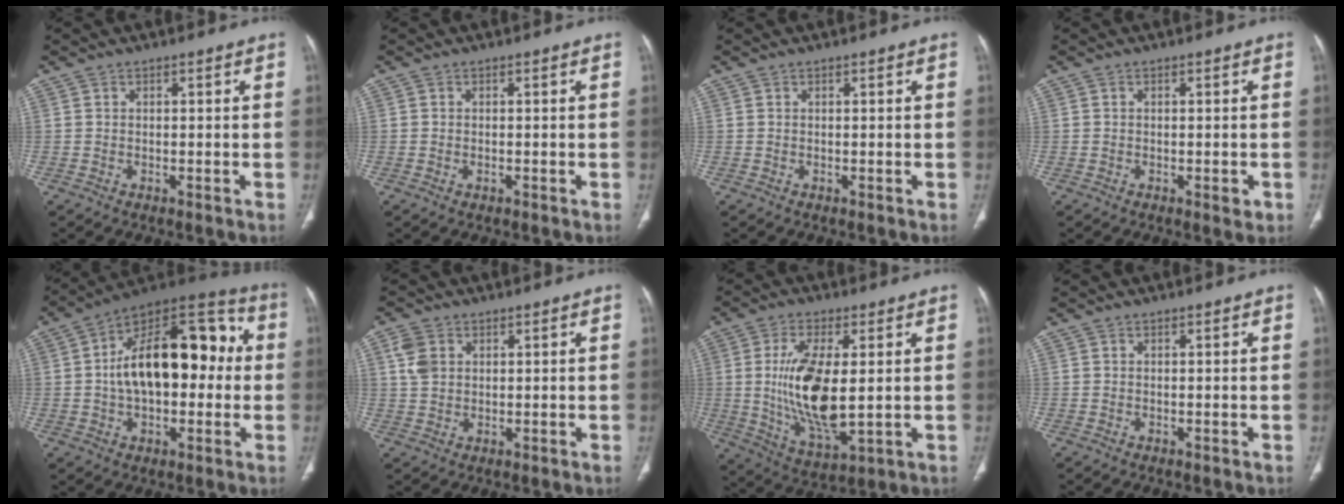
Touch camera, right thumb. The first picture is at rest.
{"total": 0.6, "force": [-0.2, 0.4, 0.5], "torque": [-0.011, 0.003, -0.002]}
{"total": 0.0}
{"total": 1.9, "force": [-0.7, 0.8, 1.6], "torque": [-0.019, -0.001, -0.006]}
{"total": 20.9, "force": [0.6, 11.6, 17.4], "torque": [-0.253, 0.050, 0.003]}
{"total": 4.5, "force": [1.5, 3.4, 2.5], "torque": [-0.050, 0.002, 0.033]}
{"total": 15.2, "force": [0.8, 6.2, 13.9], "torque": [-0.271, -0.022, 0.027]}
{"total": 0.0}